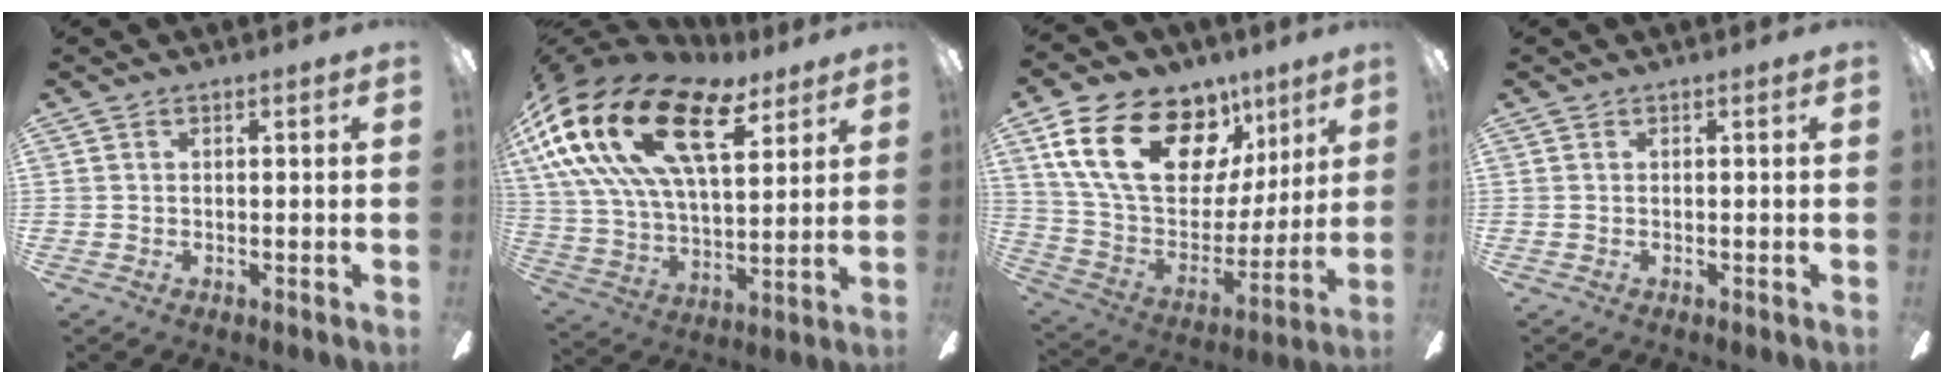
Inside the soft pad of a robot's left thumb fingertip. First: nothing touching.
{"total": 26.1, "force": [12.5, 13.1, 18.8], "torque": [-0.362, -0.051, 0.219]}
{"total": 24.6, "force": [12.1, 15.1, 15.1], "torque": [-0.262, -0.042, 0.225]}
{"total": 0.0}